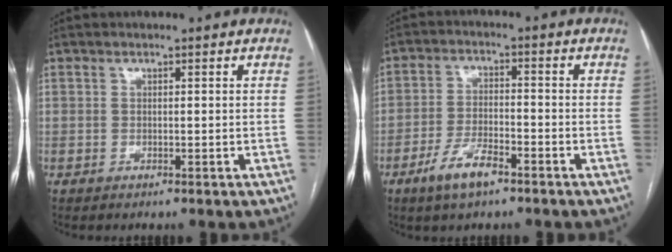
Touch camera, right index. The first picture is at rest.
{"total": 6.7, "force": [-4.4, 1.9, 4.7], "torque": [-0.096, -0.004, -0.079]}